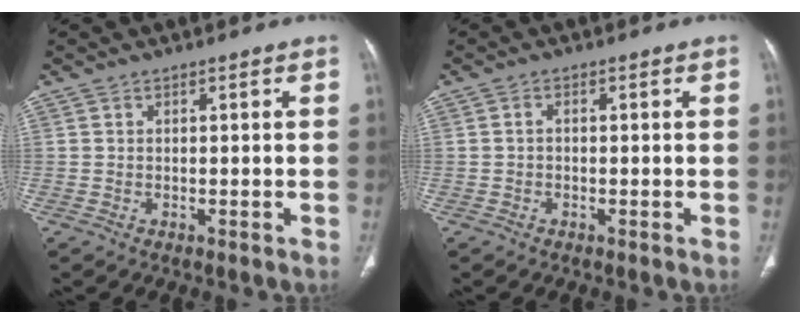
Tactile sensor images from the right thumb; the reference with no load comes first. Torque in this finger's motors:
{"motor_torque": [-0.44, 0.46, -0.12, 0.30, -0.05]}